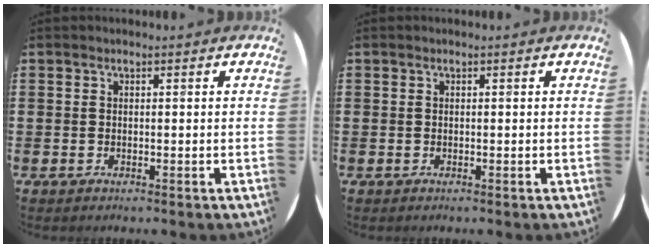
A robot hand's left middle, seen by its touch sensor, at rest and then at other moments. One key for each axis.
{"total": 0.0}